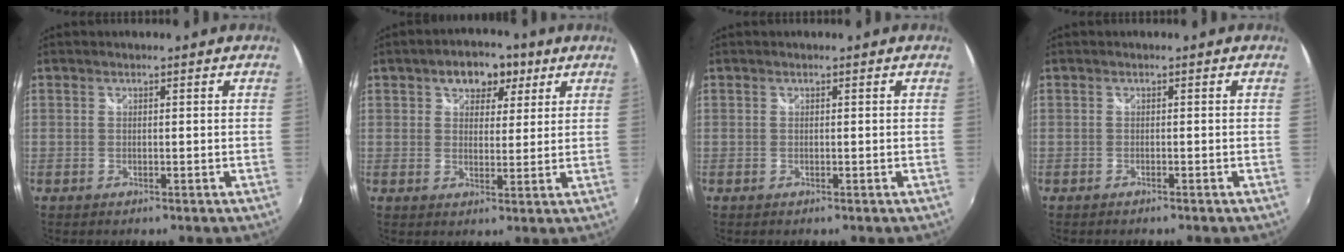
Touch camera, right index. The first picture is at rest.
{"total": 7.7, "force": [3.9, 5.1, 4.2], "torque": [-0.062, 0.018, 0.056]}
{"total": 0.0}
{"total": 0.9, "force": [-0.8, 0.3, 0.3], "torque": [-0.010, -0.004, -0.014]}